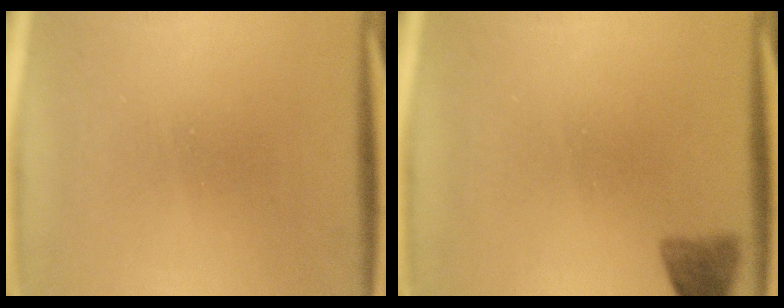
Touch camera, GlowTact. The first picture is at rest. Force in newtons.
{"total": 3.0}